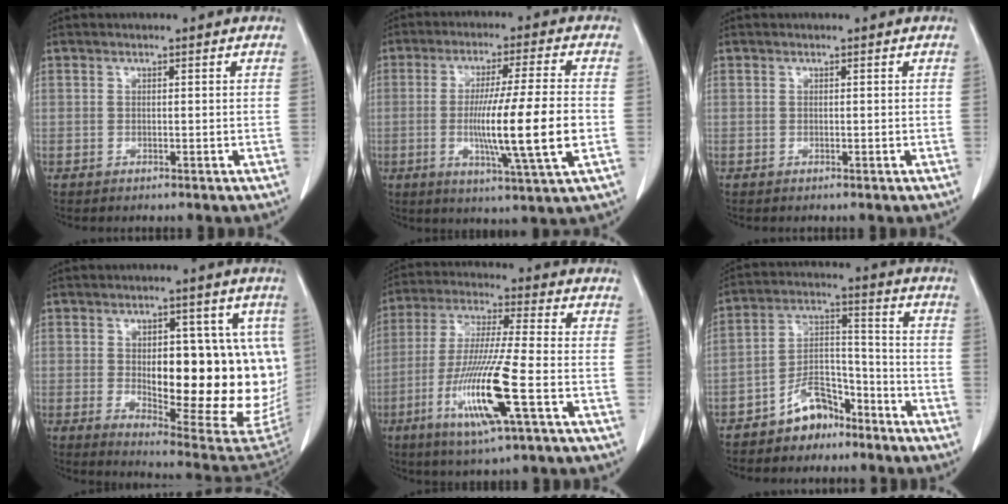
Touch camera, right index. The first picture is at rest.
{"total": 13.7, "force": [-2.1, -0.8, 13.5], "torque": [-0.233, -0.019, -0.040]}
{"total": 0.0}
{"total": 20.7, "force": [0.5, 7.2, 19.4], "torque": [-0.194, 0.006, 0.030]}
{"total": 14.4, "force": [-4.9, 0.2, 13.5], "torque": [-0.276, -0.024, -0.093]}
{"total": 8.2, "force": [-6.1, 4.1, 3.5], "torque": [-0.064, 0.024, -0.111]}